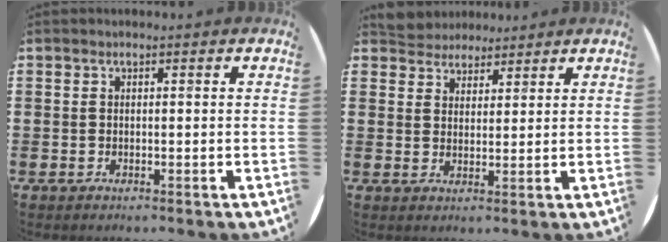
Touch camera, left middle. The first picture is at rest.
{"total": 3.6, "force": [3.3, 1.3, -0.5], "torque": [-0.003, -0.004, 0.064]}